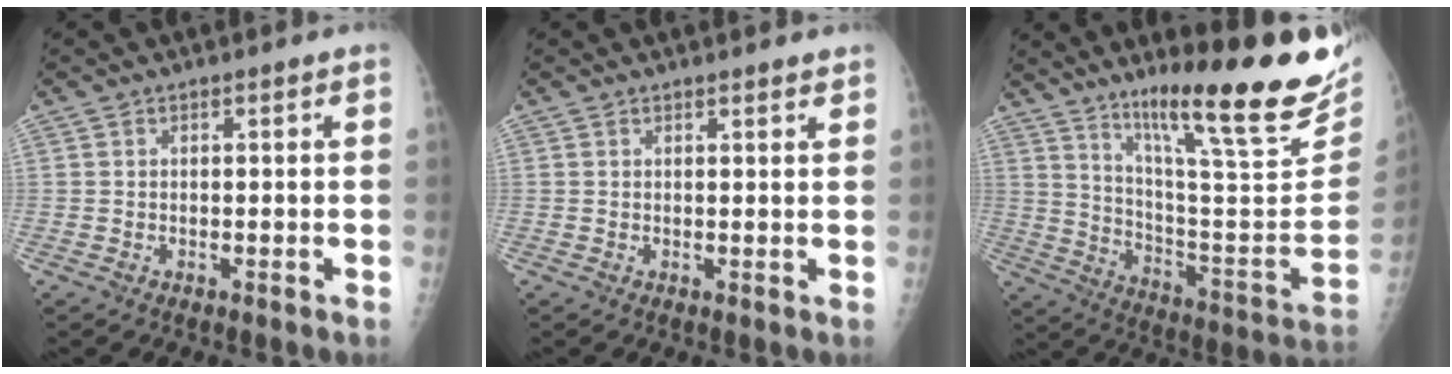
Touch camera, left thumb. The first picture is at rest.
{"total": 1.8, "force": [1.6, 0.3, 0.7], "torque": [-0.003, -0.005, 0.020]}
{"total": 26.3, "force": [18.8, 3.8, 18.0], "torque": [-0.245, -0.110, 0.289]}